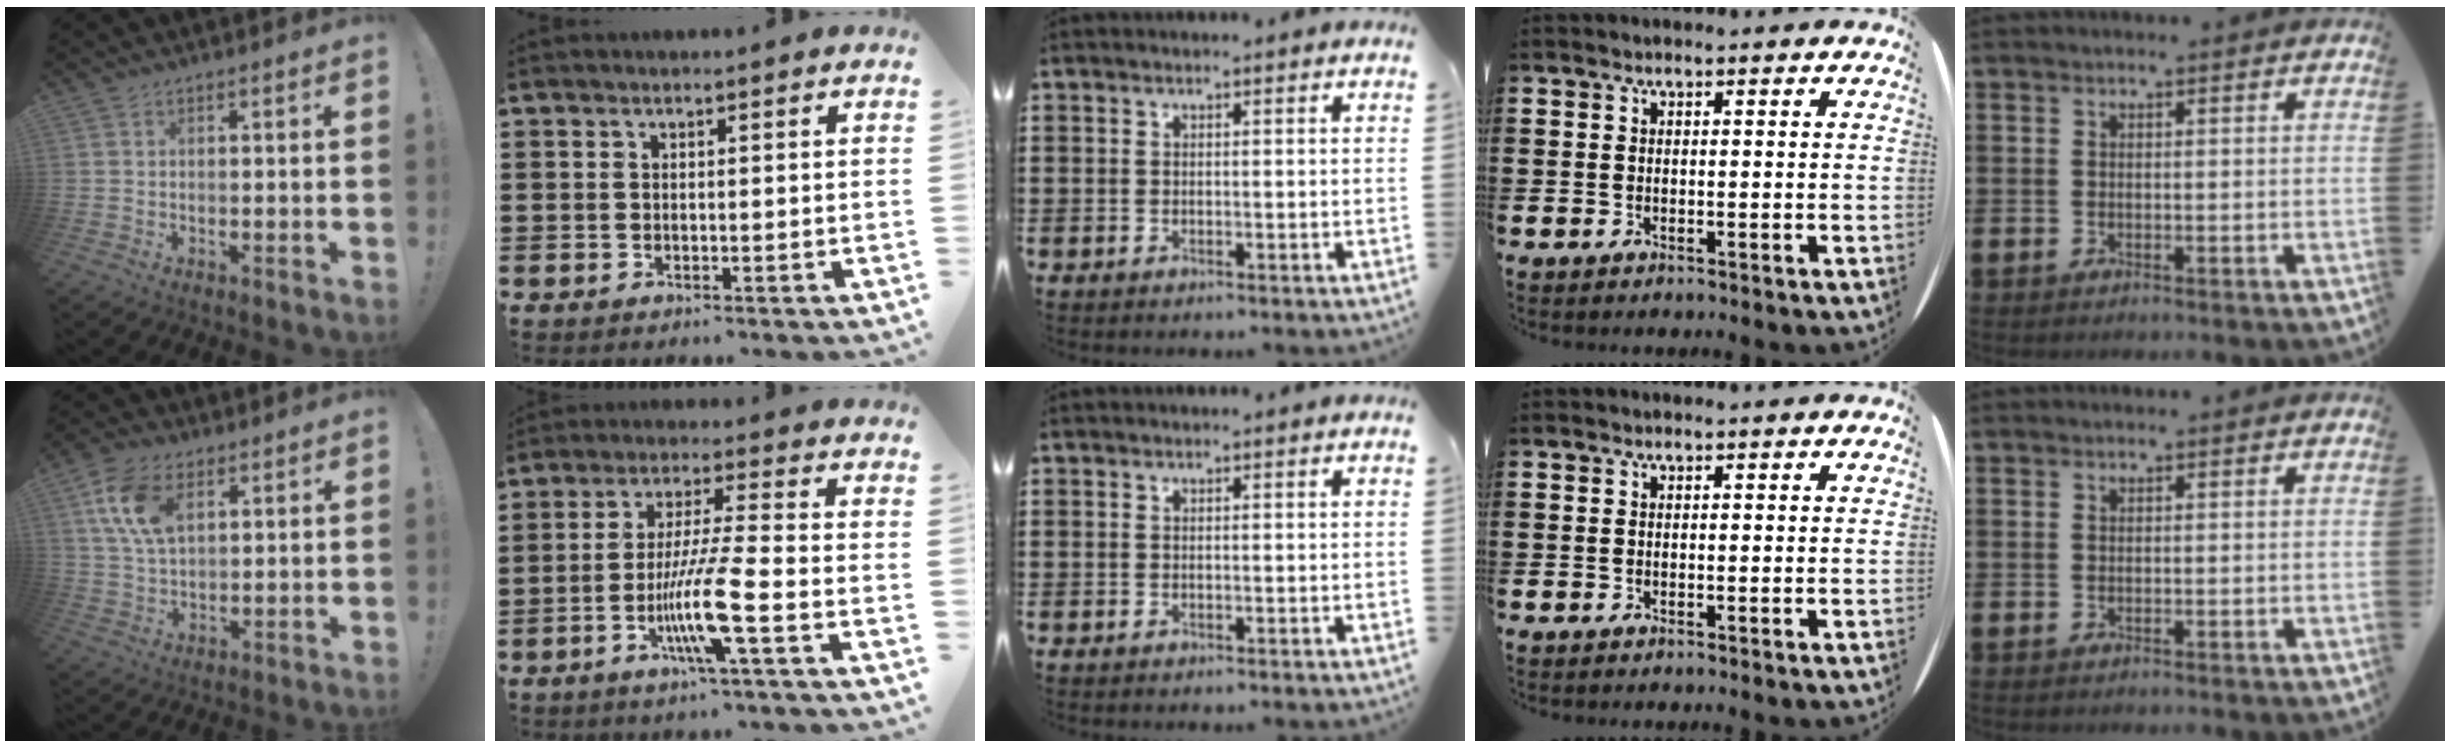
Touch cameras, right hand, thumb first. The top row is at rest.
{"thumb": {"total": 12.3, "force": [5.2, 7.3, 8.4], "torque": [-0.175, -0.004, 0.096]}, "index": {"total": 9.7, "force": [-3.7, 0.1, 9.0], "torque": [-0.182, -0.017, -0.075]}}